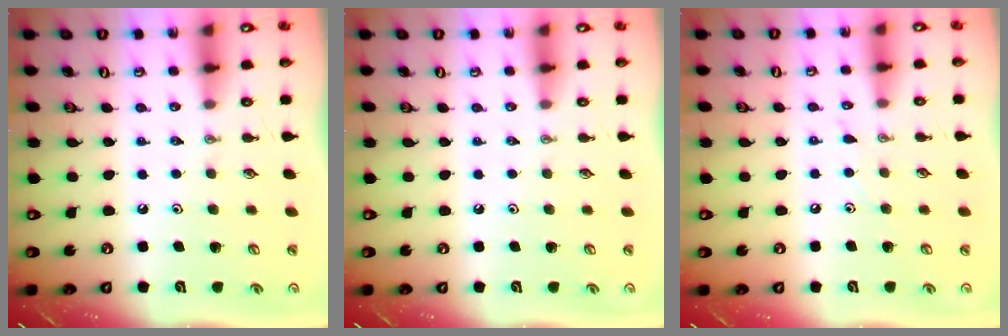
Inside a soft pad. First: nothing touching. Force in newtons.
{"total": 0.0}
{"total": 3.8, "press": 3.8, "slide": 0.6}